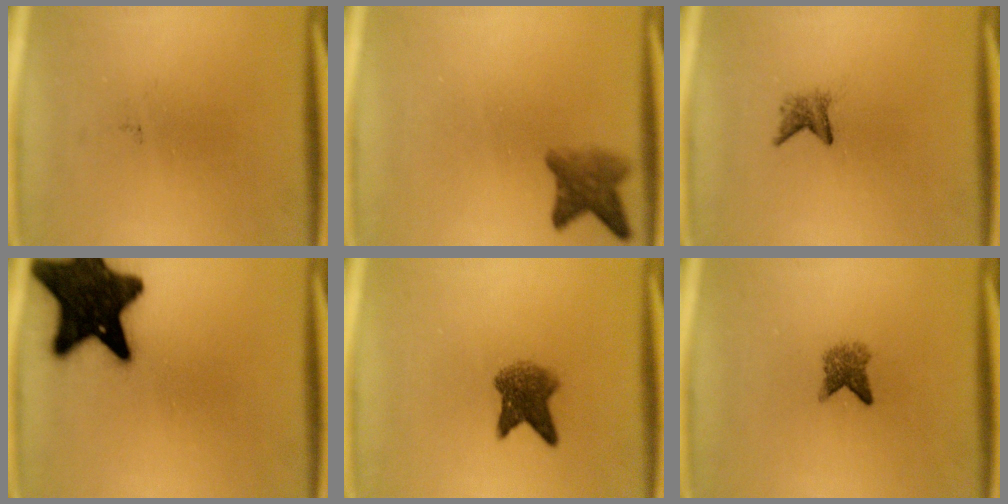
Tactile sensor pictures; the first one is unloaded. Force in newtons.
{"total": 4.3}
{"total": 1.8}
{"total": 19.3}
{"total": 5.2}
{"total": 2.7}